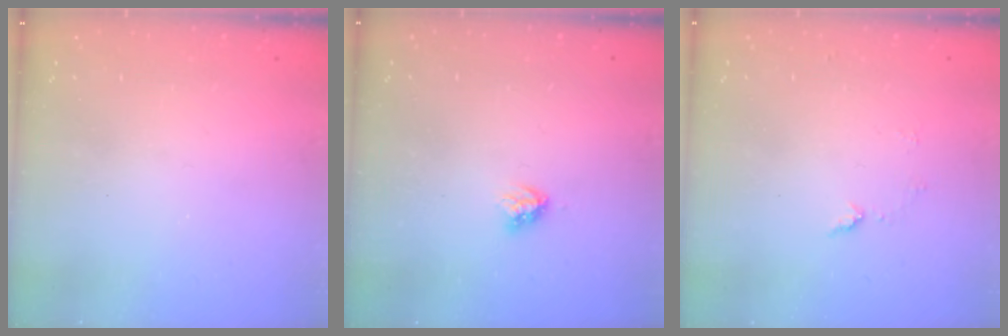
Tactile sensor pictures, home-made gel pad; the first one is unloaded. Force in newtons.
{"total": 3.1, "press": 3.1, "slide": 0.3}
{"total": 5.2, "press": 5.1, "slide": 0.6}